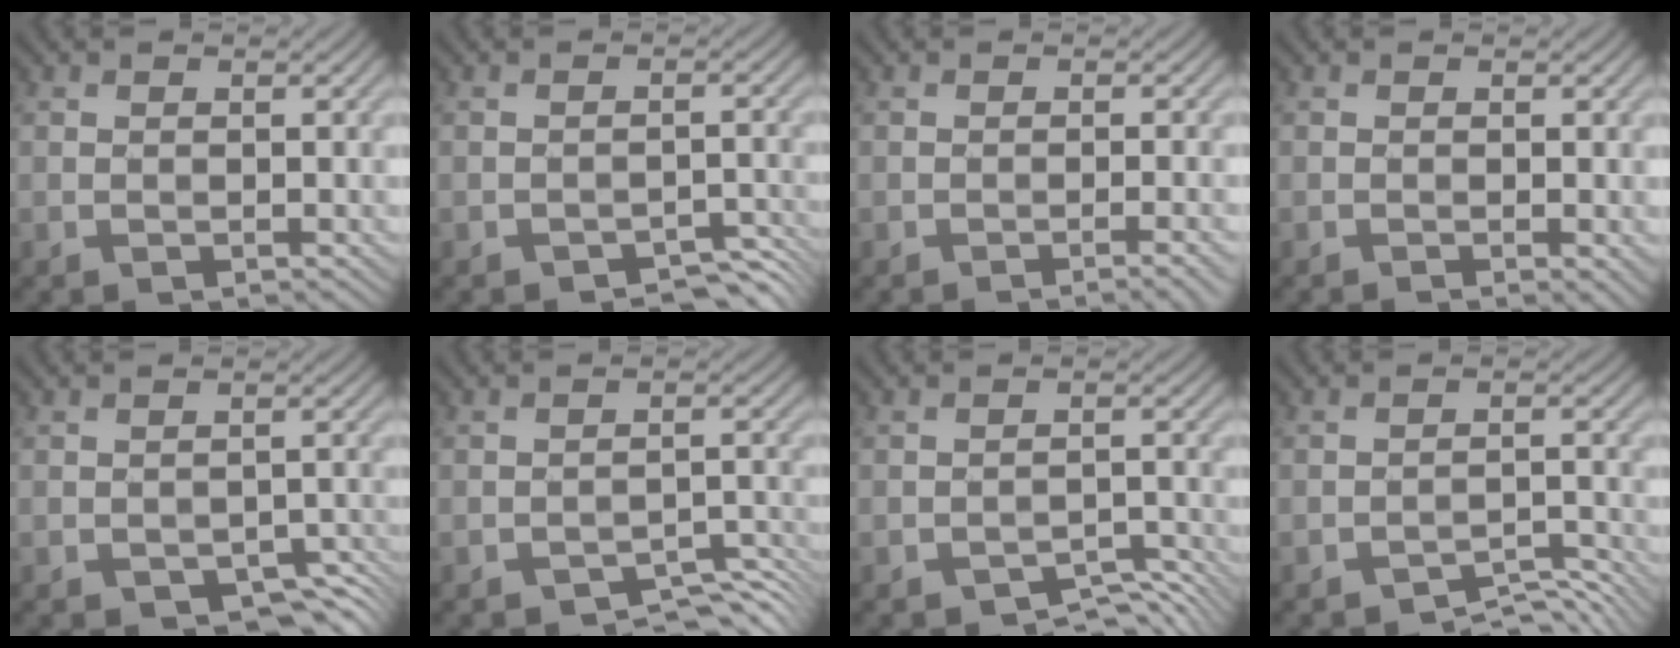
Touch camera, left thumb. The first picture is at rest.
{"total": 2.5, "force": [-2.4, 0.5, 0.6], "torque": [-0.009, 0.006, -0.033]}
{"total": 1.4, "force": [-1.0, -0.4, 0.9], "torque": [-0.014, 0.006, -0.022]}
{"total": 1.1, "force": [0.0, 0.3, 1.0], "torque": [-0.016, -0.001, -0.001]}
{"total": 2.9, "force": [-2.2, 1.3, 1.4], "torque": [-0.022, -0.006, -0.028]}
{"total": 3.9, "force": [-3.7, 0.8, 0.9], "torque": [-0.010, 0.008, -0.053]}
{"total": 3.4, "force": [-3.2, 0.8, 0.6], "torque": [-0.006, 0.004, -0.048]}
{"total": 3.7, "force": [-3.6, 0.1, 0.3], "torque": [0.002, 0.009, -0.058]}